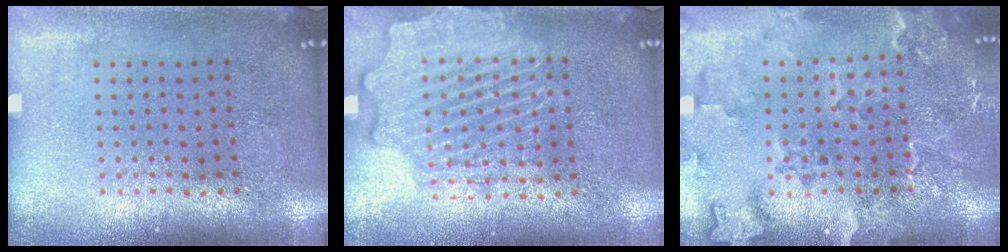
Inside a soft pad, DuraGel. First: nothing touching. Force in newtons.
{"total": 2.6, "press": 2.6, "slide": 0.3}
{"total": 2.3, "press": 2.2, "slide": 0.8}